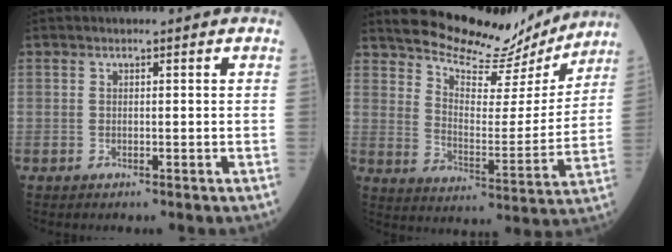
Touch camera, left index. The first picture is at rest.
{"total": 16.4, "force": [15.5, 3.4, 4.3], "torque": [-0.070, -0.021, 0.219]}